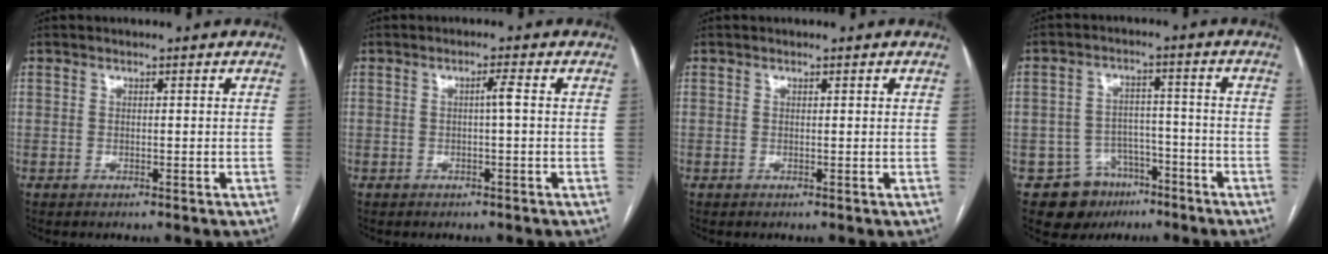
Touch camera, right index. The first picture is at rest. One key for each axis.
{"total": 1.6, "fx": 0.0, "fy": -0.2, "fz": 1.5, "tx": -0.026, "ty": 0.002, "tz": 0.000}
{"total": 0.0}
{"total": 8.8, "fx": -5.3, "fy": 6.8, "fz": 1.7, "tx": -0.022, "ty": 0.021, "tz": -0.075}